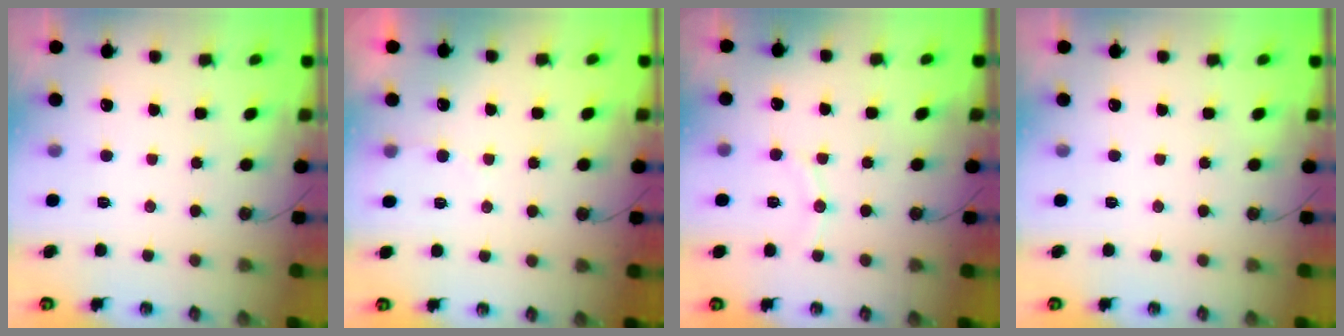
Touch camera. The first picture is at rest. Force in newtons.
{"total": 3.4, "press": 3.4, "slide": 0.4}
{"total": 6.3, "press": 6.2, "slide": 0.6}
{"total": 0.0}